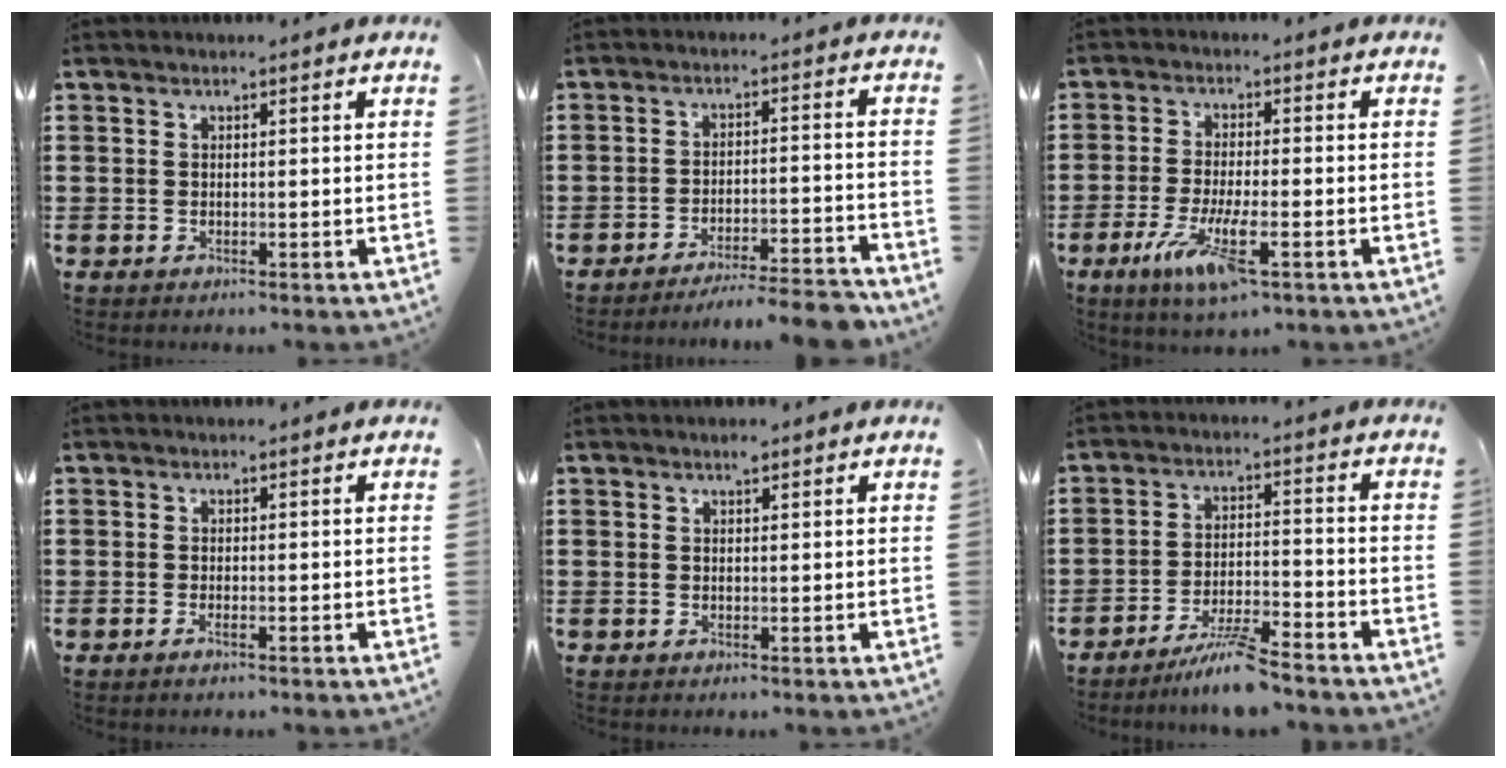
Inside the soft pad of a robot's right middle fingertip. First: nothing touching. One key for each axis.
{"total": 5.1, "fx": -4.7, "fy": -0.2, "fz": 1.8, "tx": -0.031, "ty": -0.011, "tz": -0.091}
{"total": 7.8, "fx": -3.4, "fy": 1.7, "fz": 6.8, "tx": -0.140, "ty": -0.012, "tz": -0.063}
{"total": 0.9, "fx": -0.4, "fy": 0.1, "fz": 0.7, "tx": -0.014, "ty": -0.003, "tz": -0.007}
{"total": 1.0, "fx": 0.7, "fy": 0.5, "fz": 0.5, "tx": -0.012, "ty": 0.004, "tz": 0.012}
{"total": 6.2, "fx": -5.6, "fy": 0.1, "fz": 2.8, "tx": -0.065, "ty": -0.013, "tz": -0.108}